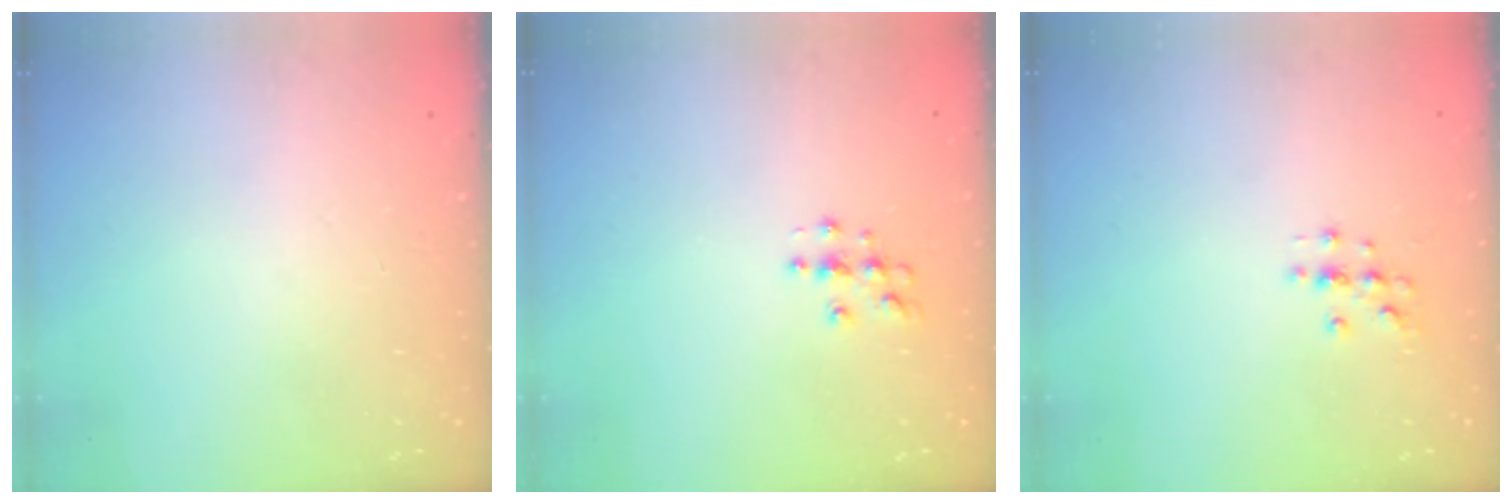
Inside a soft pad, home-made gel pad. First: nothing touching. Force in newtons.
{"total": 4.1, "press": 4.1, "slide": 0.5}
{"total": 2.0, "press": 2.0, "slide": 0.2}